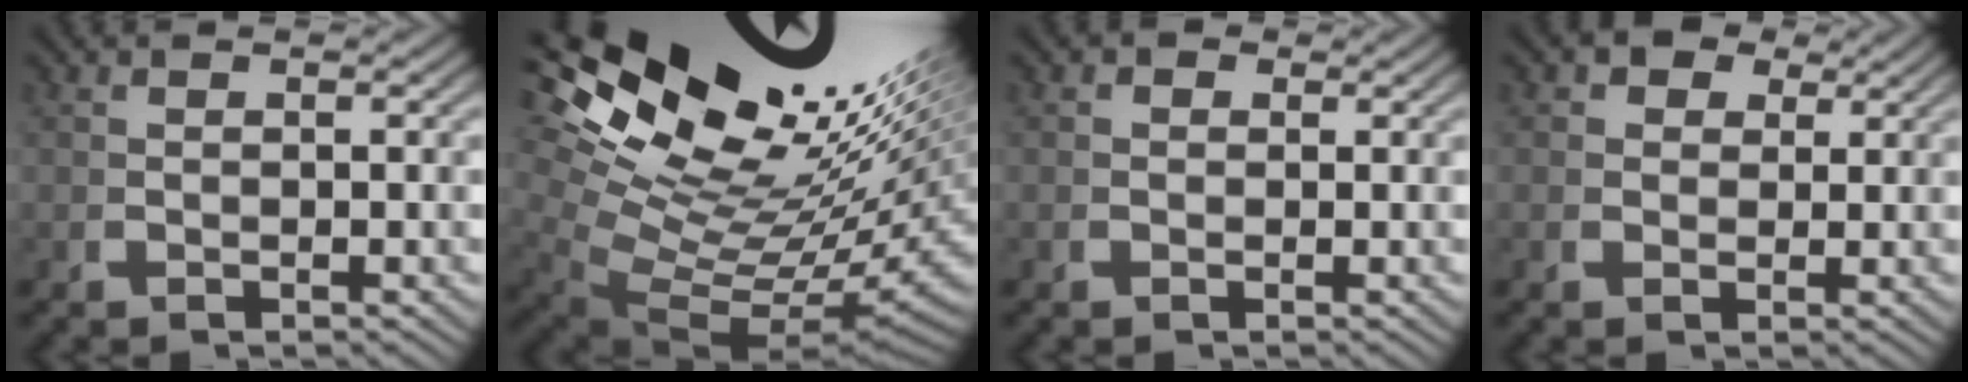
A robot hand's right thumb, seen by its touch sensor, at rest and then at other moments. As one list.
[{"total": 19.6, "force": [3.1, 12.2, 15.0], "torque": [-0.228, -0.028, 0.061]}, {"total": 1.0, "force": [0.4, 0.9, 0.3], "torque": [-0.005, -0.004, 0.004]}, {"total": 3.4, "force": [1.8, 2.6, 1.4], "torque": [-0.028, -0.001, 0.025]}]